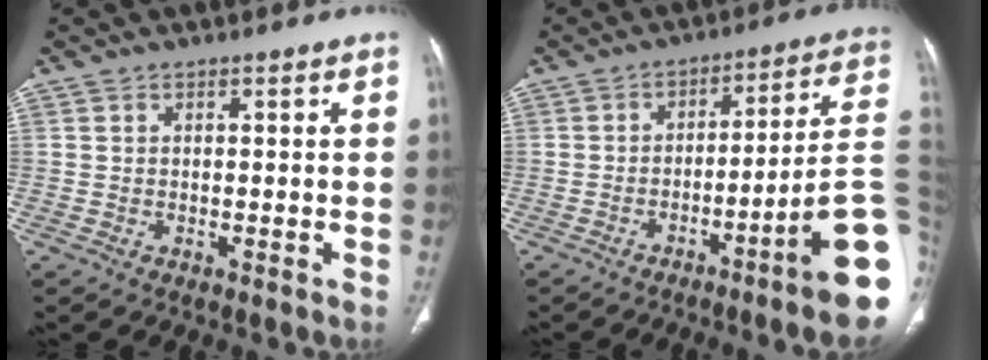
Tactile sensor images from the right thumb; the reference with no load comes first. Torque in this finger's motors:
{"motor_torque": [3.49, 1.26, 1.30, -1.47, 0.40]}